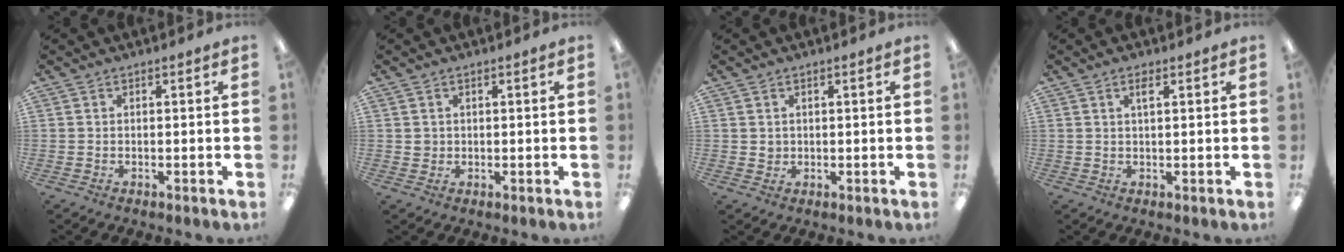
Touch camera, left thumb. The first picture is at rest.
{"total": 1.4, "force": [0.5, 1.3, 0.3], "torque": [-0.007, 0.005, 0.009]}
{"total": 1.4, "force": [0.6, 1.3, 0.3], "torque": [-0.007, 0.004, 0.010]}
{"total": 2.3, "force": [1.1, 0.7, 1.8], "torque": [-0.031, 0.001, 0.017]}